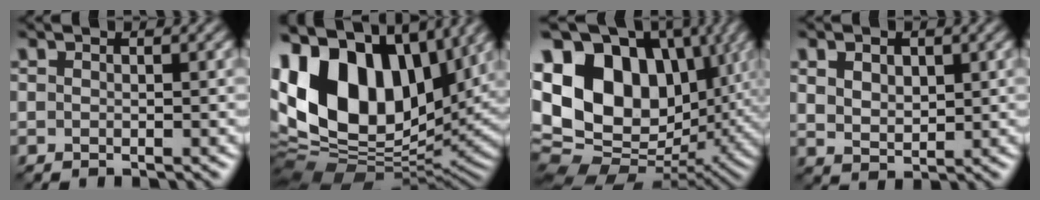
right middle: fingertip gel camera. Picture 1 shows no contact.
{"total": 17.5, "force": [5.7, 11.2, 12.2], "torque": [-0.249, 0.026, 0.091]}
{"total": 17.3, "force": [3.8, 12.2, 11.6], "torque": [-0.234, 0.025, 0.062]}
{"total": 3.0, "force": [1.1, 2.0, 2.0], "torque": [-0.040, -0.003, 0.024]}